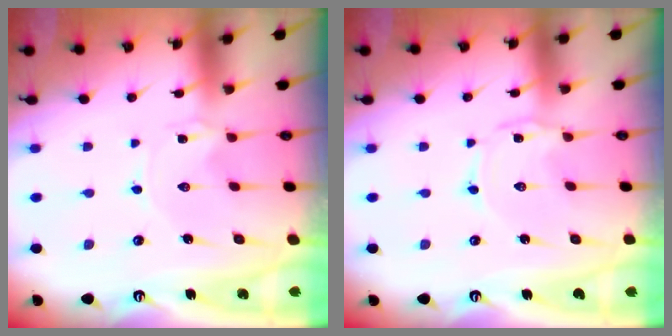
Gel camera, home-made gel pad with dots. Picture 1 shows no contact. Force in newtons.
{"total": 0.8, "press": 0.8, "slide": 0.2}